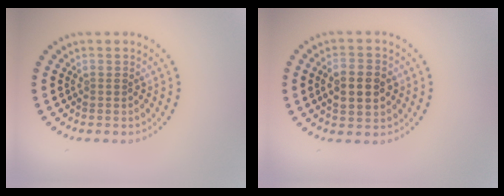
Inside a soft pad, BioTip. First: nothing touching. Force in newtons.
{"total": 4.0, "press": 4.0, "slide": 0.1}